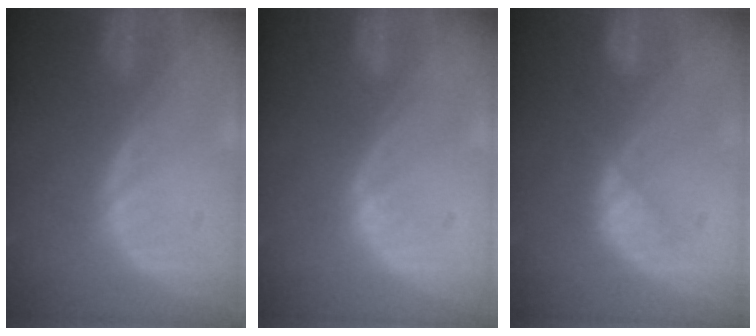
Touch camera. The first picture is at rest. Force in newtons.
{"total": 1.0, "press": 0.8, "slide": 0.6}
{"total": 4.1, "press": 4.1, "slide": 0.5}